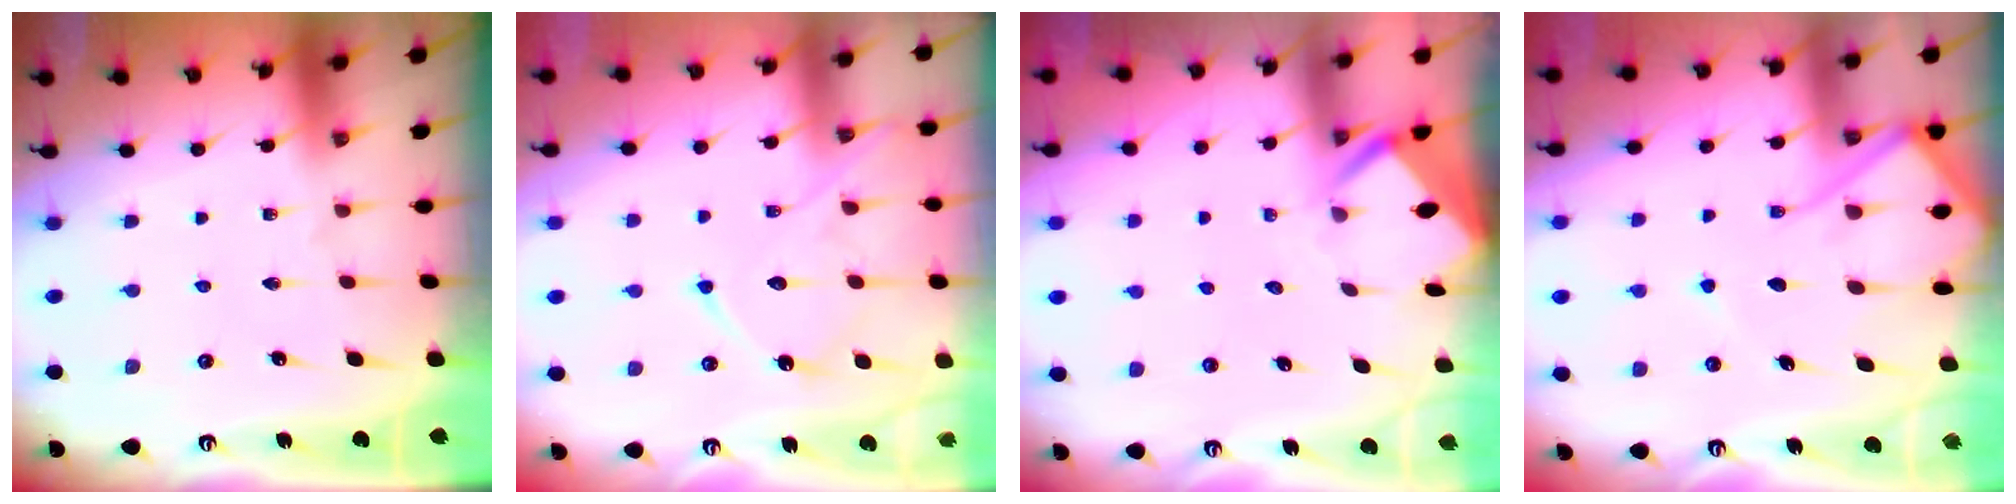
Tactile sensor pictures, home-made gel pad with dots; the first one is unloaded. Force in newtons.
{"total": 13.6, "press": 13.5, "slide": 1.2}
{"total": 2.3, "press": 2.3, "slide": 0.2}
{"total": 11.7, "press": 11.7, "slide": 1.3}